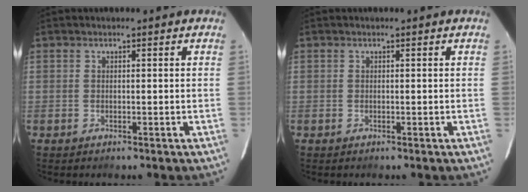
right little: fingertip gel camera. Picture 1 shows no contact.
{"total": 0.0}